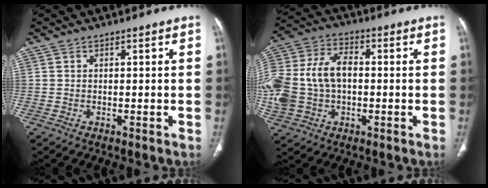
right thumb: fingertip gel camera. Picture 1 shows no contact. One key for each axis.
{"total": 19.2, "fx": -0.6, "fy": 13.4, "fz": 13.8, "tx": -0.323, "ty": 0.026, "tz": -0.005}